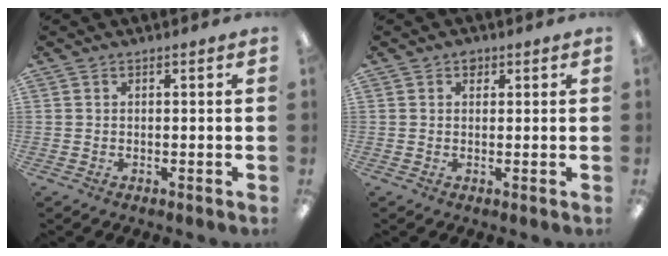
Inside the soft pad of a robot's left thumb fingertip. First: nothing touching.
{"total": 1.5, "force": [0.8, 1.1, 0.6], "torque": [-0.006, -0.001, 0.014]}